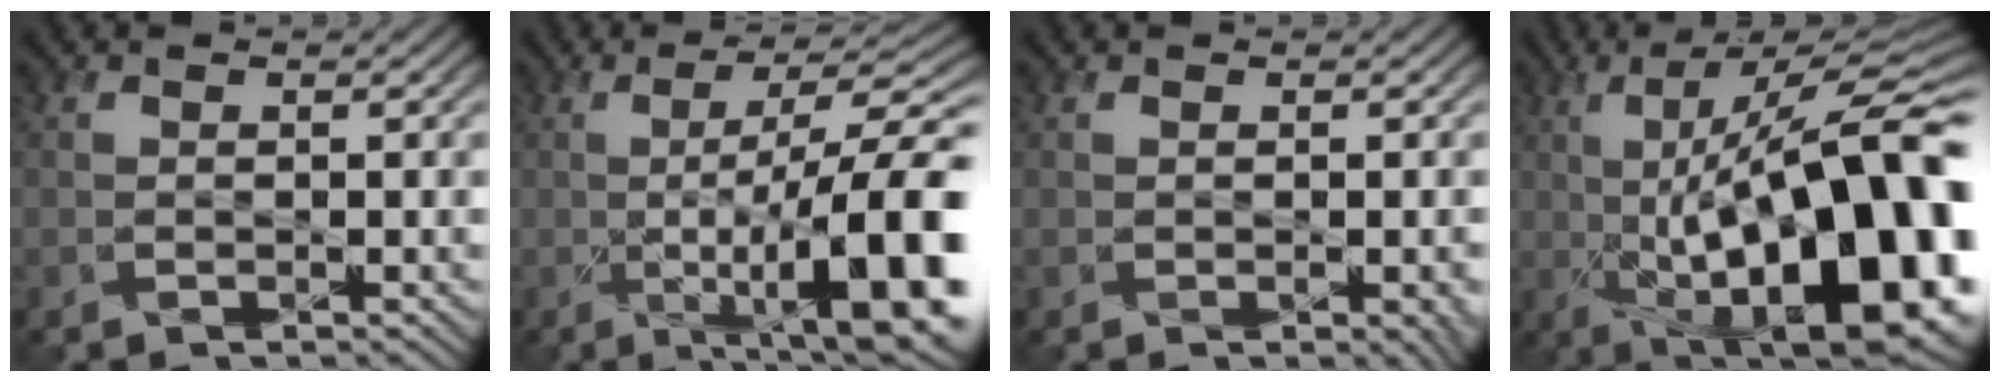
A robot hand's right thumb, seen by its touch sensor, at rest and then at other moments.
{"total": 17.2, "force": [-3.6, 4.8, 16.1], "torque": [-0.230, -0.013, -0.041]}
{"total": 2.6, "force": [-0.8, 0.9, 2.3], "torque": [-0.025, -0.004, -0.001]}
{"total": 21.3, "force": [-2.9, 7.0, 19.9], "torque": [-0.279, 0.023, -0.051]}